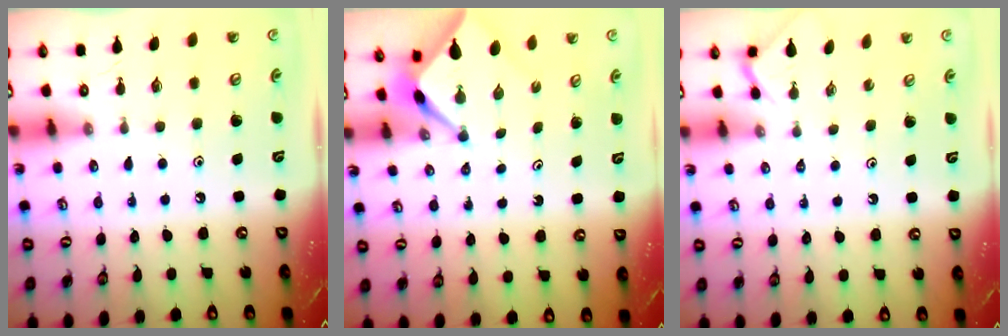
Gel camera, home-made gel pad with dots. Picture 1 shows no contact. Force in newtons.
{"total": 2.6, "press": 2.6, "slide": 0.3}
{"total": 2.4, "press": 2.4, "slide": 0.4}